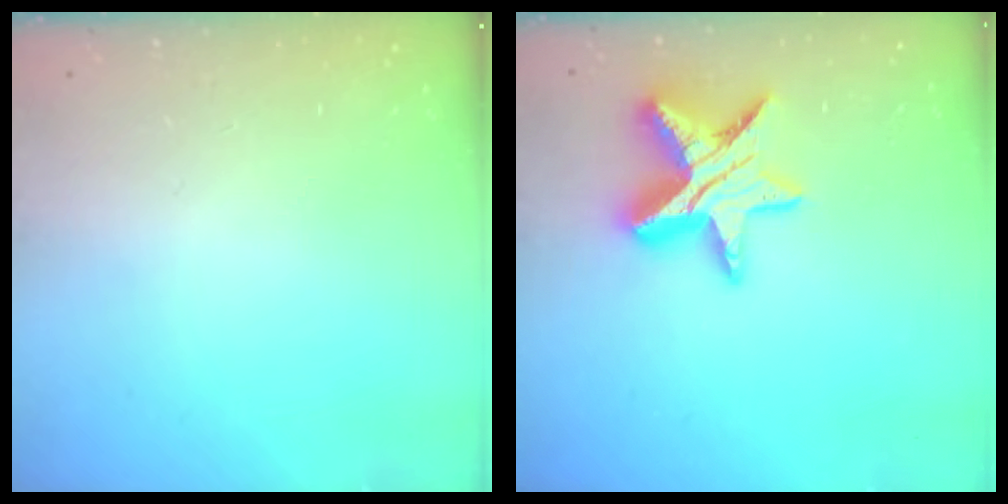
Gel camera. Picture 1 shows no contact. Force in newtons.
{"total": 13.8, "press": 13.8, "slide": 1.0}